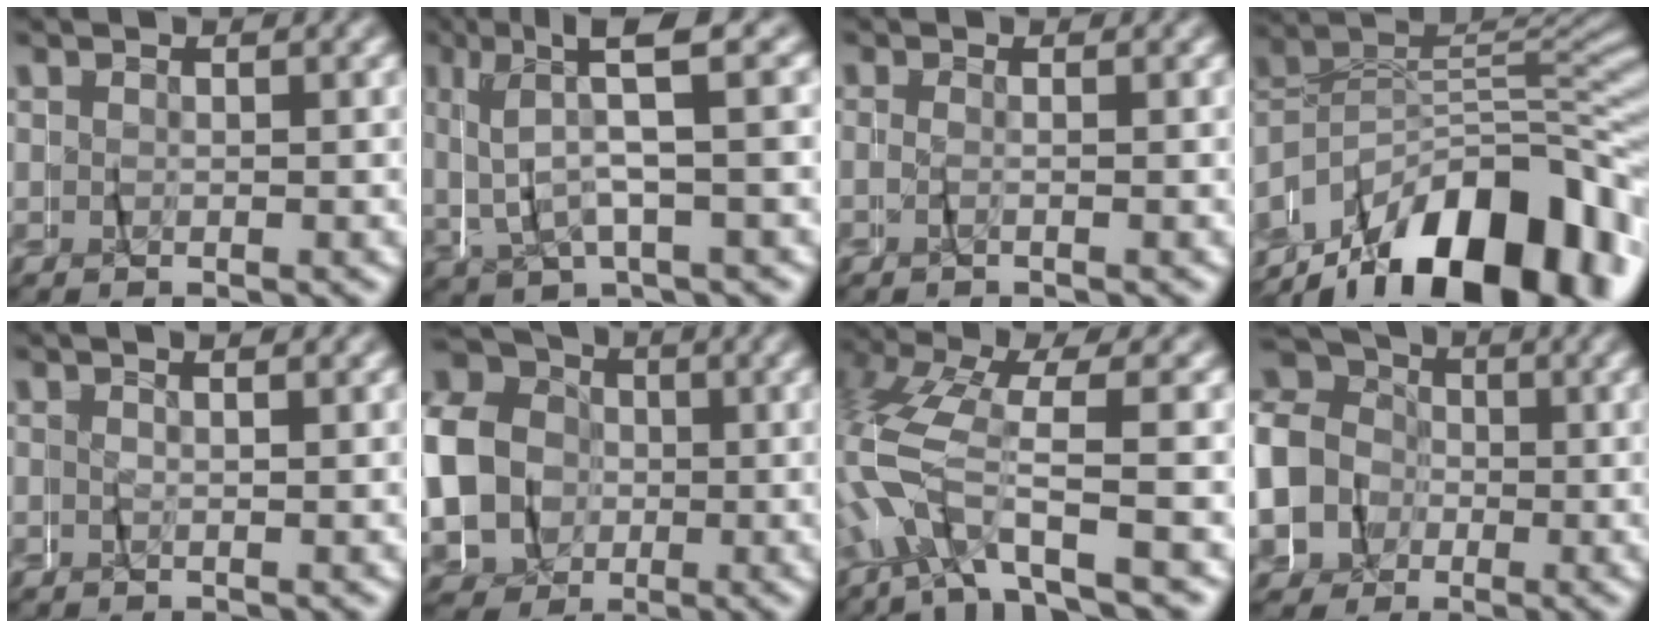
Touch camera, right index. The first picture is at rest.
{"total": 4.2, "force": [0.9, 0.6, 4.1], "torque": [-0.088, 0.017, 0.013]}
{"total": 1.3, "force": [-0.8, -1.0, -0.1], "torque": [0.000, 0.001, -0.018]}
{"total": 16.1, "force": [-8.2, 8.7, 10.7], "torque": [-0.172, -0.013, -0.127]}
{"total": 0.9, "force": [0.2, -0.9, 0.2], "torque": [-0.012, 0.003, 0.003]}
{"total": 16.9, "force": [1.2, 15.1, 7.4], "torque": [-0.174, -0.021, 0.001]}
{"total": 4.3, "force": [-2.0, 1.4, 3.6], "torque": [-0.126, -0.011, -0.033]}
{"total": 15.6, "force": [0.6, 14.4, 5.9], "torque": [-0.159, -0.018, -0.012]}